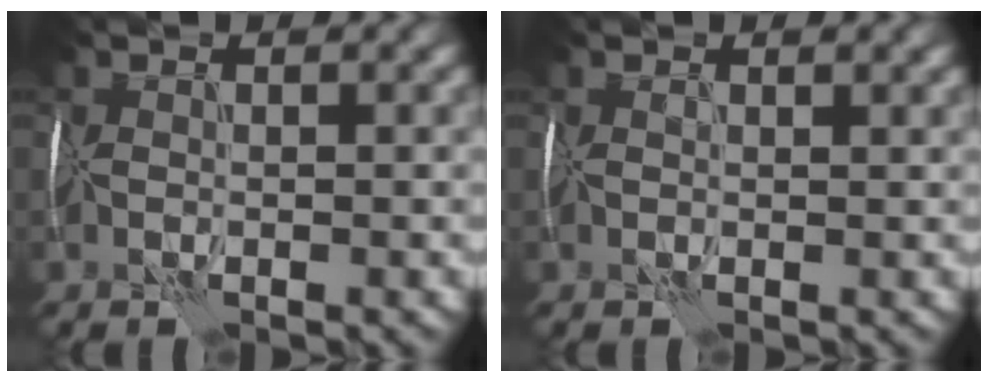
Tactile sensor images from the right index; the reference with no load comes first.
{"total": 0.8, "force": [0.5, 0.3, 0.5], "torque": [-0.008, 0.002, 0.010]}